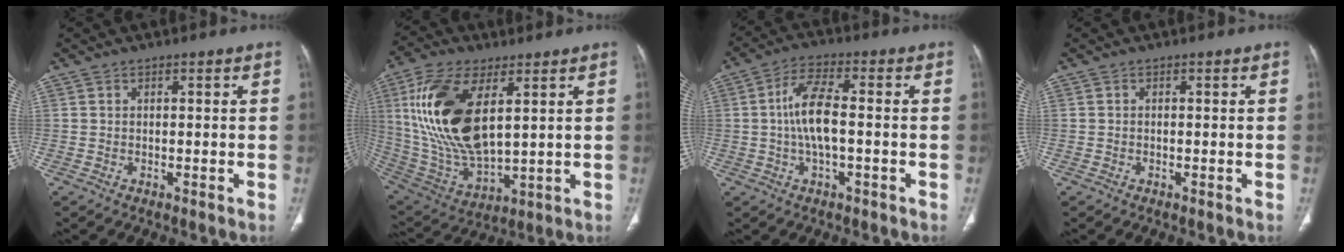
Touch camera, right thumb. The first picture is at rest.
{"total": 21.0, "force": [5.9, 10.0, 17.5], "torque": [-0.354, -0.027, 0.121]}
{"total": 8.2, "force": [-0.4, 3.1, 7.6], "torque": [-0.162, 0.017, -0.014]}
{"total": 0.0}